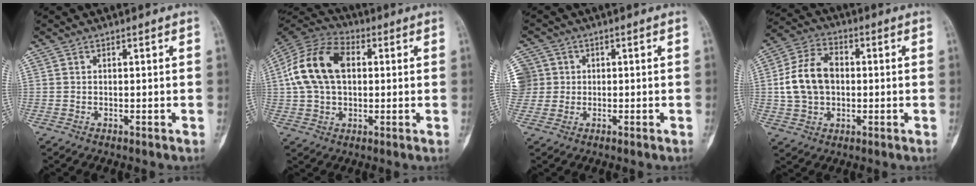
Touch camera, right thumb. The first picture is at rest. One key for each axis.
{"total": 15.8, "fx": 2.4, "fy": 10.3, "fz": 11.7, "tx": -0.220, "ty": 0.027, "tz": 0.037}
{"total": 7.0, "fx": 0.9, "fy": 6.9, "fz": 1.1, "tx": -0.015, "ty": 0.025, "tz": 0.019}
{"total": 12.0, "fx": 0.3, "fy": 8.6, "fz": 8.5, "tx": -0.150, "ty": 0.021, "tz": 0.004}